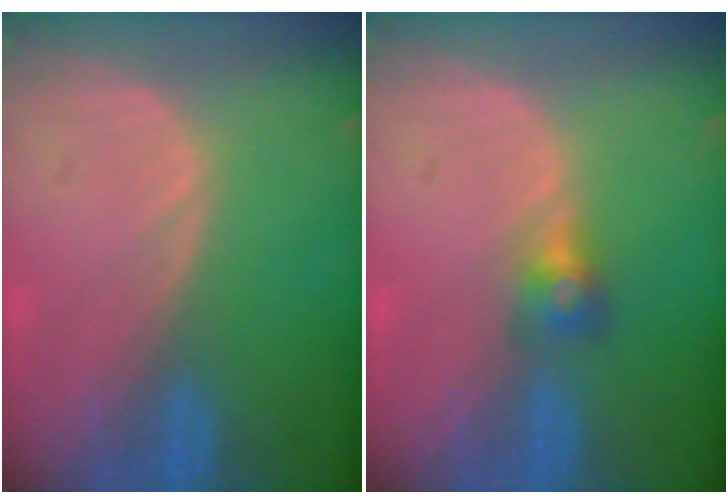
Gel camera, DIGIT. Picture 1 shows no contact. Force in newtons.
{"total": 2.7, "press": 2.5, "slide": 0.9}